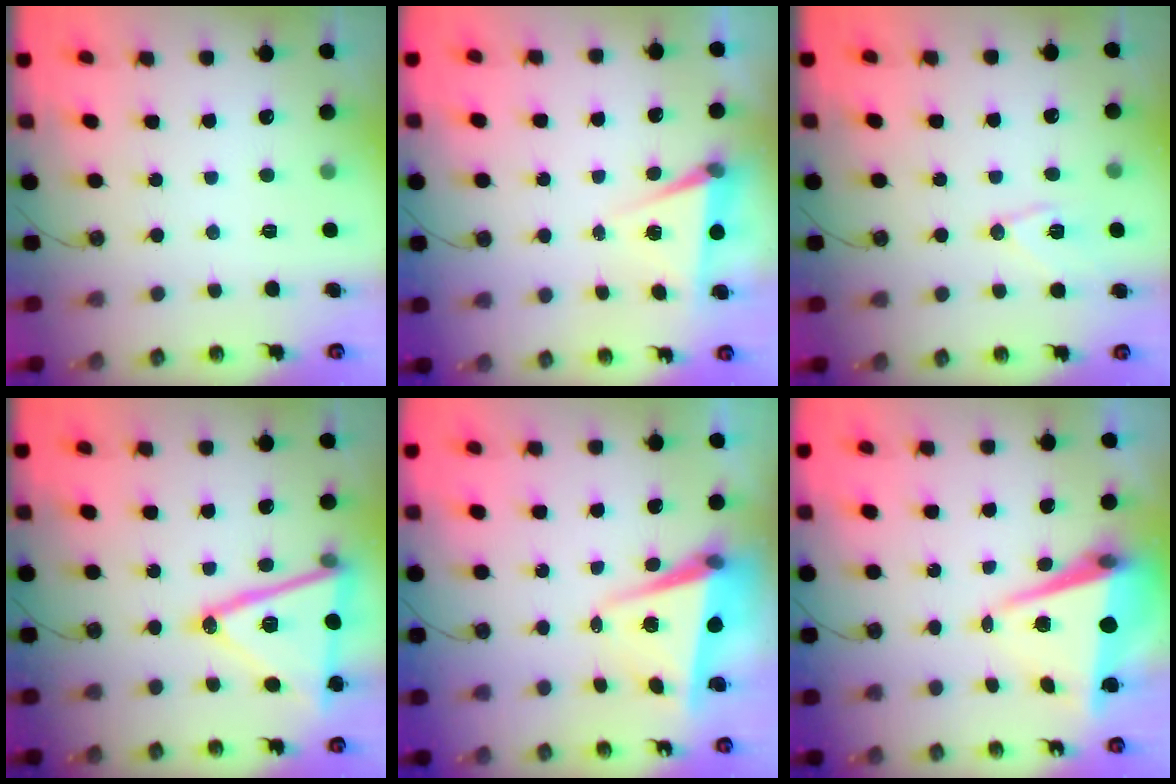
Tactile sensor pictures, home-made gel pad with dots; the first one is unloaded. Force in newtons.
{"total": 6.1, "press": 4.0, "slide": 4.6}
{"total": 9.9, "press": 9.8, "slide": 1.1}
{"total": 20.4, "press": 20.1, "slide": 3.4}
{"total": 5.5, "press": 5.4, "slide": 1.3}
{"total": 8.6, "press": 8.1, "slide": 3.0}